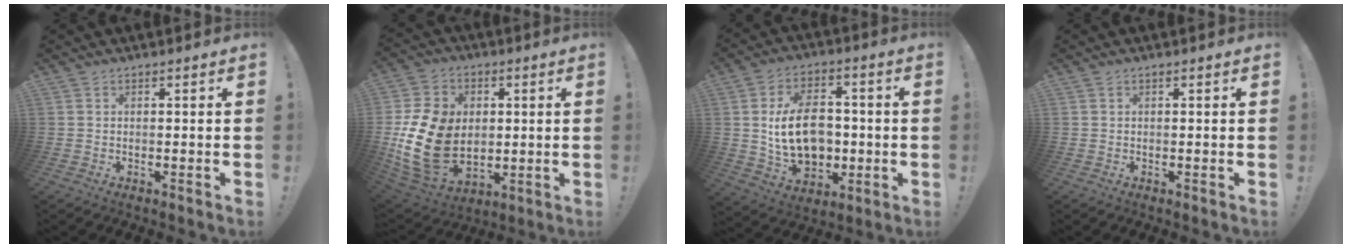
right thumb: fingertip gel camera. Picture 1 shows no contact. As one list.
[{"total": 22.9, "force": [0.8, 18.7, 13.2], "torque": [-0.242, 0.016, 0.045]}, {"total": 17.3, "force": [0.2, 12.3, 12.2], "torque": [-0.226, 0.003, 0.008]}, {"total": 0.0}]